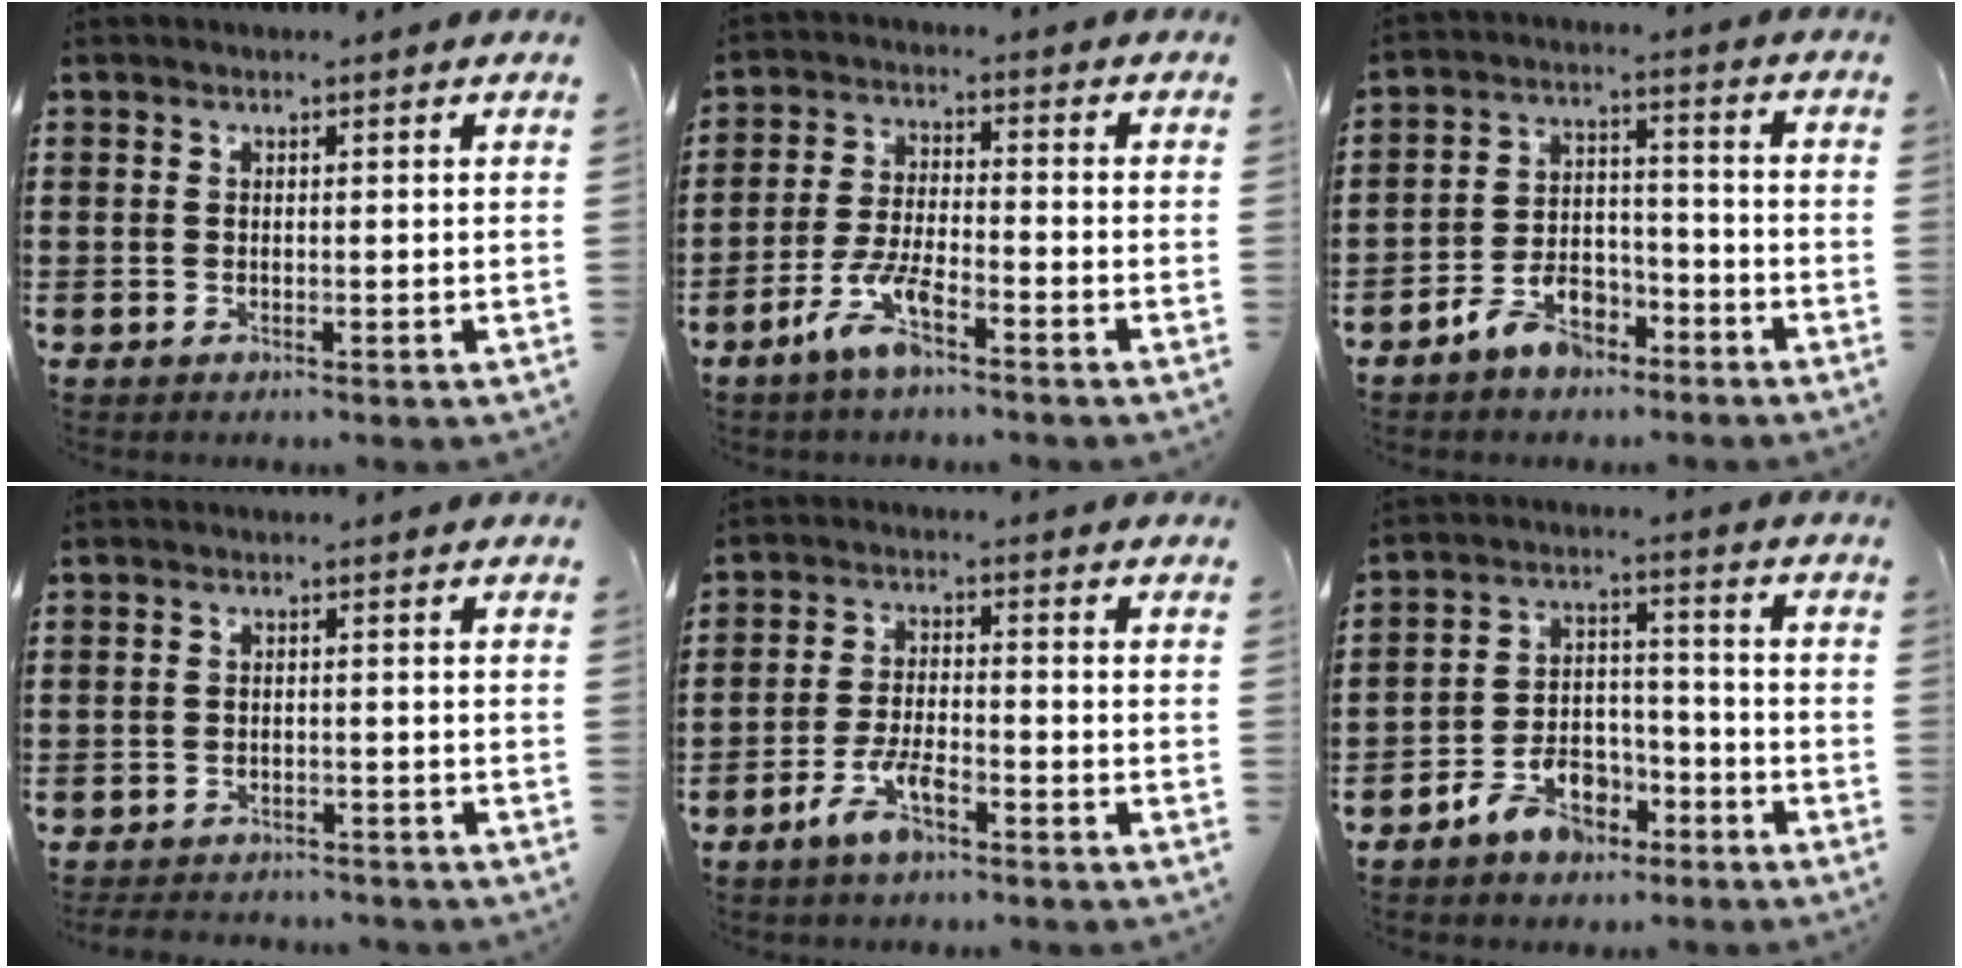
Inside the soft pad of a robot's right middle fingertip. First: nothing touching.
{"total": 7.0, "force": [-4.4, 1.6, 5.2], "torque": [-0.117, -0.003, -0.085]}
{"total": 7.0, "force": [-5.6, 3.2, 2.7], "torque": [-0.055, 0.022, -0.108]}
{"total": 2.4, "force": [-2.4, 0.3, 0.0], "torque": [-0.007, -0.001, -0.051]}
{"total": 6.0, "force": [-3.9, 1.8, 4.2], "torque": [-0.095, 0.003, -0.075]}
{"total": 7.9, "force": [-6.0, 4.1, 3.1], "torque": [-0.059, 0.026, -0.114]}